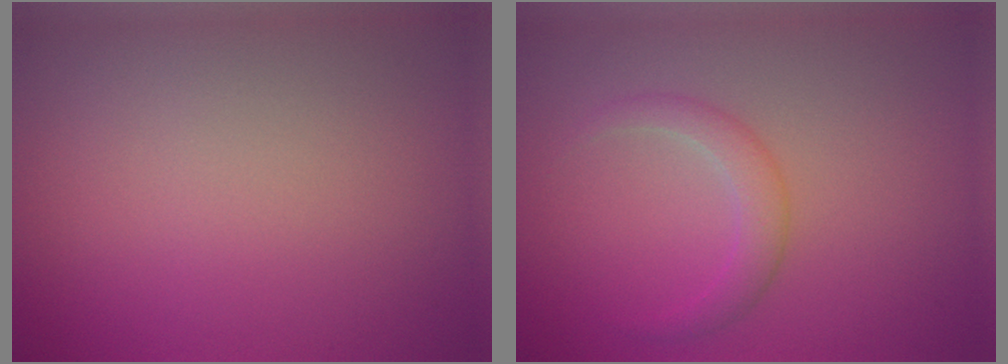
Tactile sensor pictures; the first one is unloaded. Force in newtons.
{"total": 2.0, "press": 2.0, "slide": 0.0}